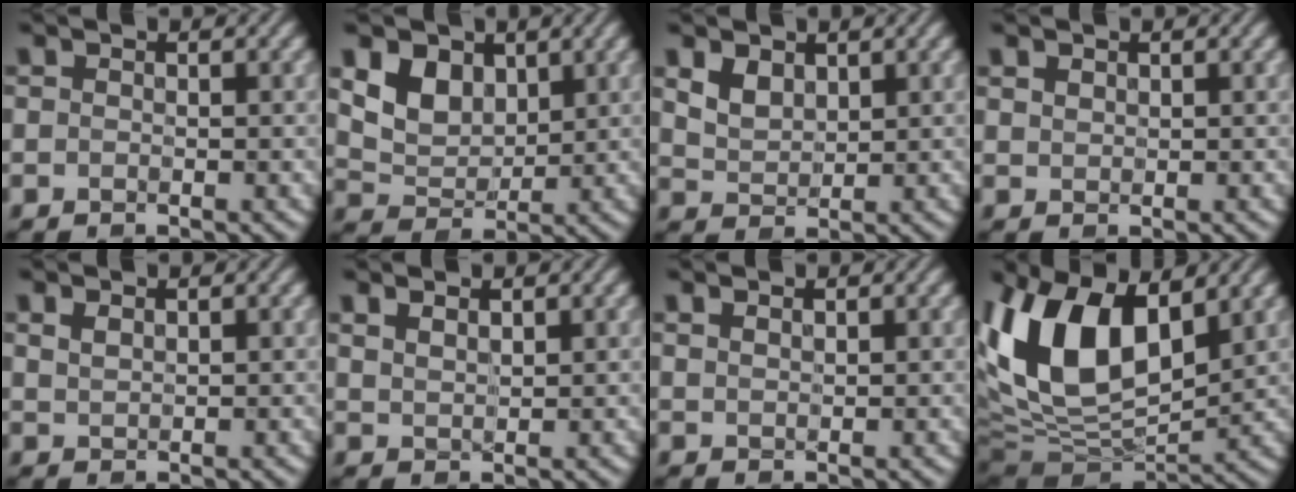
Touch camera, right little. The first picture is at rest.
{"total": 3.9, "force": [1.6, 2.9, 2.1], "torque": [-0.056, -0.011, 0.028]}
{"total": 2.0, "force": [0.9, 1.5, 1.1], "torque": [-0.034, -0.007, 0.022]}
{"total": 0.9, "force": [0.6, 0.6, 0.3], "torque": [-0.012, 0.002, 0.019]}
{"total": 0.9, "force": [0.6, 0.5, 0.5], "torque": [-0.013, 0.004, 0.014]}
{"total": 2.0, "force": [1.4, 0.9, 1.1], "torque": [-0.022, 0.010, 0.020]}
{"total": 1.1, "force": [0.9, 0.4, 0.4], "torque": [-0.005, 0.006, 0.010]}
{"total": 15.6, "force": [4.1, 8.3, 12.6], "torque": [-0.254, 0.011, 0.068]}